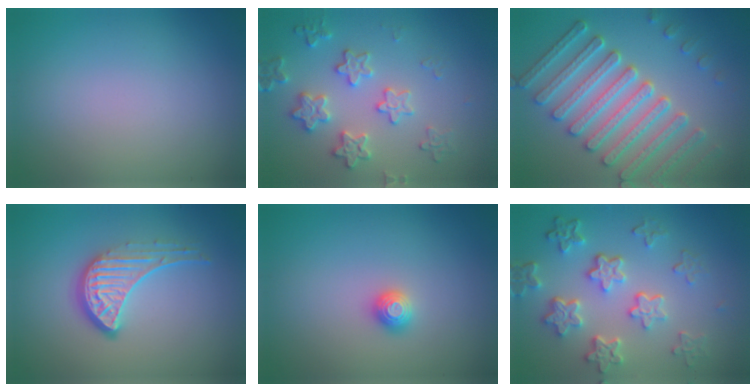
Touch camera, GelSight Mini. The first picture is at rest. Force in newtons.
{"total": 3.6, "press": 3.4, "slide": 1.2}
{"total": 6.7, "press": 6.1, "slide": 2.7}
{"total": 4.6, "press": 3.3, "slide": 3.2}
{"total": 1.1, "press": 1.1, "slide": 0.2}
{"total": 5.9, "press": 4.4, "slide": 3.9}